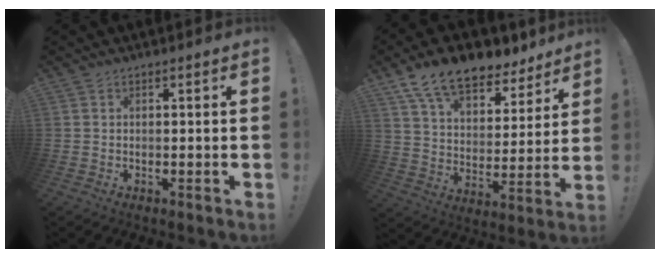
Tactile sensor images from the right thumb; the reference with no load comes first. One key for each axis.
{"total": 15.4, "fx": 11.6, "fy": 7.2, "fz": 7.0, "tx": -0.118, "ty": -0.083, "tz": 0.209}